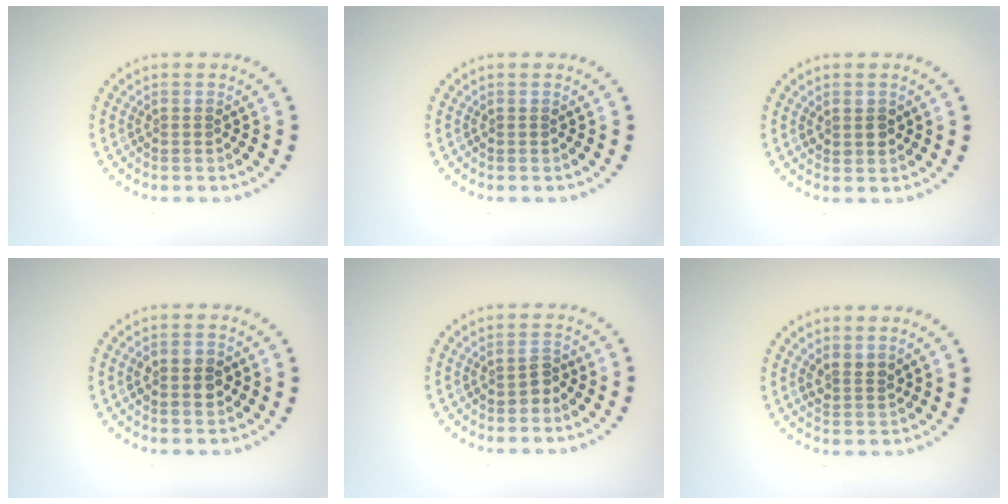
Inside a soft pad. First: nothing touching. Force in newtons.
{"total": 0.0}
{"total": 1.4, "press": 1.3, "slide": 0.2}
{"total": 3.1, "press": 3.1, "slide": 0.1}
{"total": 1.2, "press": 1.1, "slide": 0.4}
{"total": 1.7, "press": 1.4, "slide": 0.9}